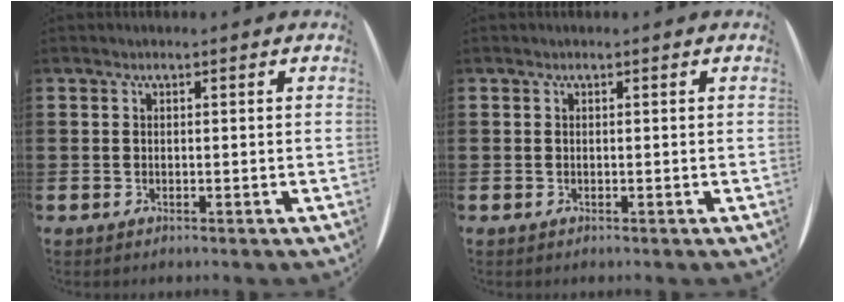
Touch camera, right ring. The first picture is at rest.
{"total": 0.0}